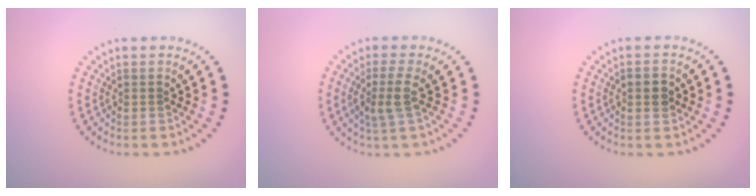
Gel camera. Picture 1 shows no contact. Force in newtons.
{"total": 2.3, "press": 1.9, "slide": 1.4}
{"total": 1.6, "press": 1.6, "slide": 0.2}